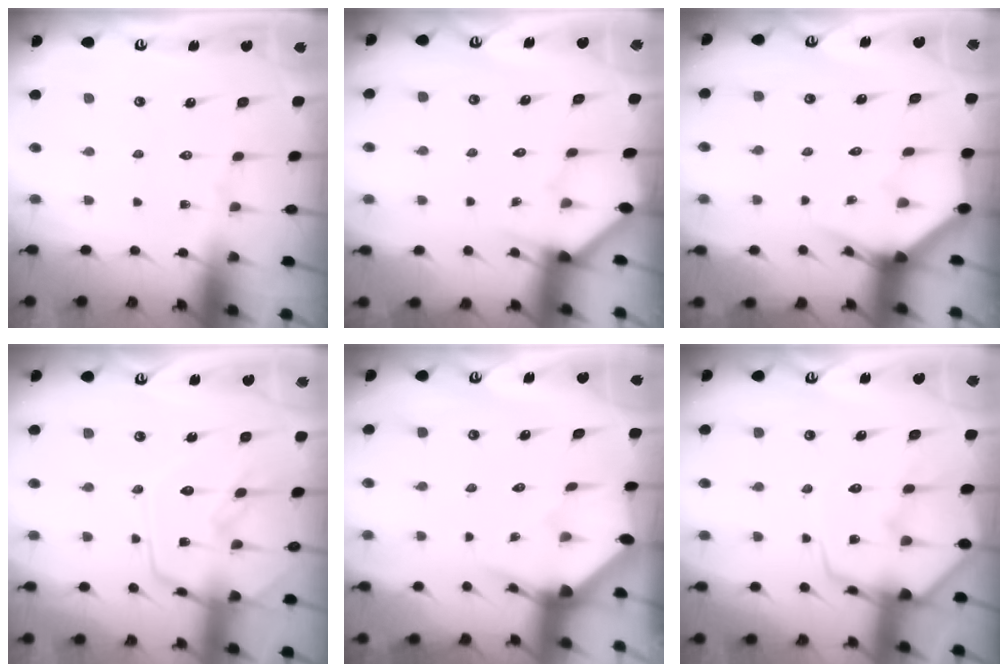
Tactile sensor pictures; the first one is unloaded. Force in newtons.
{"total": 1.9, "press": 1.9, "slide": 0.1}
{"total": 3.7, "press": 3.7, "slide": 0.3}
{"total": 14.3, "press": 14.3, "slide": 1.3}
{"total": 3.0, "press": 3.0, "slide": 0.3}
{"total": 8.8, "press": 8.7, "slide": 1.0}